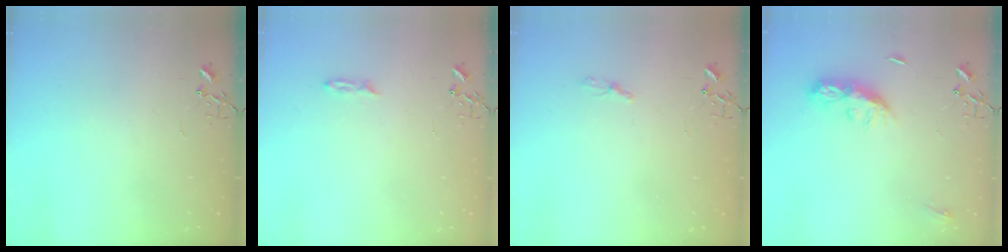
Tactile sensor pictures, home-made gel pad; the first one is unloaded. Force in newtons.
{"total": 3.2, "press": 3.2, "slide": 0.4}
{"total": 4.4, "press": 4.4, "slide": 0.6}
{"total": 8.7, "press": 8.7, "slide": 0.4}